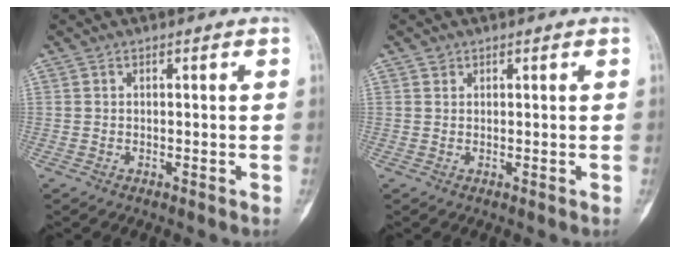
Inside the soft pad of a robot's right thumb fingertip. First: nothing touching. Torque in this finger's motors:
{"motor_torque": [-0.71, 0.96, -0.02, 0.18, -0.03]}